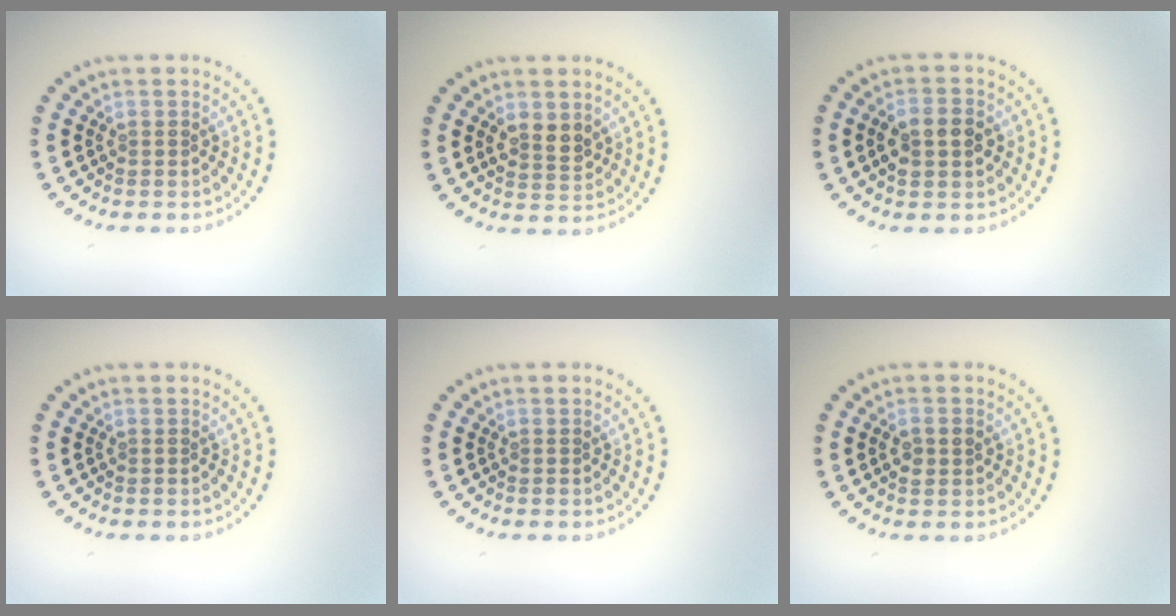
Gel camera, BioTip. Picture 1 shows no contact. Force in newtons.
{"total": 2.1, "press": 2.0, "slide": 0.4}
{"total": 3.5, "press": 3.5, "slide": 0.3}
{"total": 0.0}
{"total": 0.0}
{"total": 1.5, "press": 1.4, "slide": 0.3}